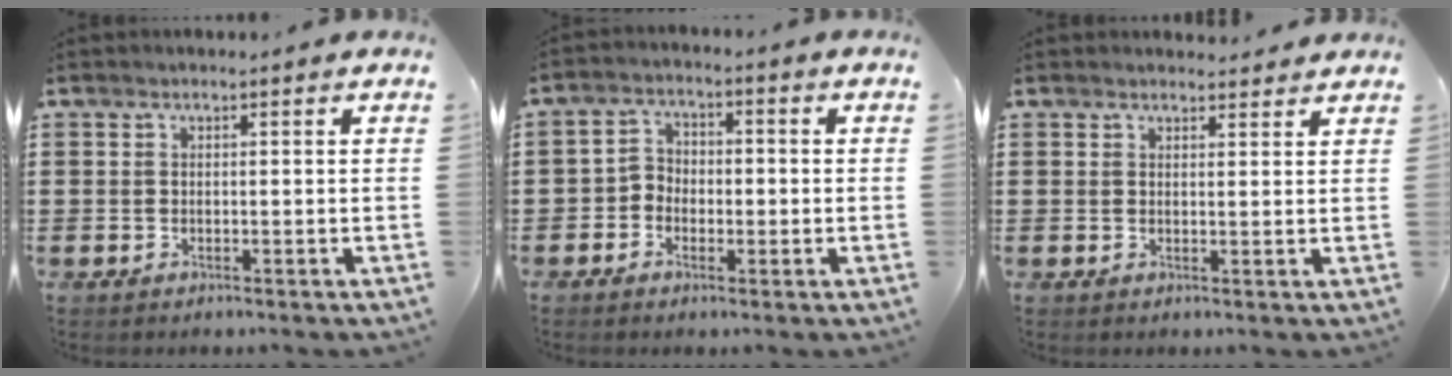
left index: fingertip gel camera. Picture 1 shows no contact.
{"total": 3.0, "force": [-1.5, 2.3, 1.1], "torque": [-0.028, 0.010, -0.035]}
{"total": 1.9, "force": [1.8, 0.3, 0.1], "torque": [0.002, -0.003, 0.034]}